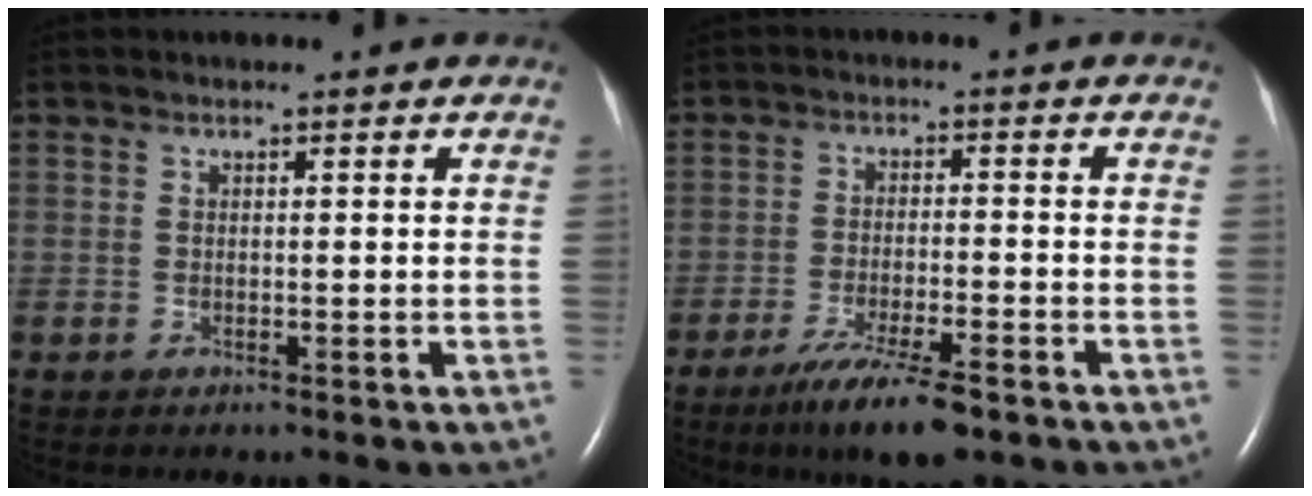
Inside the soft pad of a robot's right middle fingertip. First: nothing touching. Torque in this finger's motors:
{"motor_torque": [0.87, -0.77, 0.09, 0.04]}